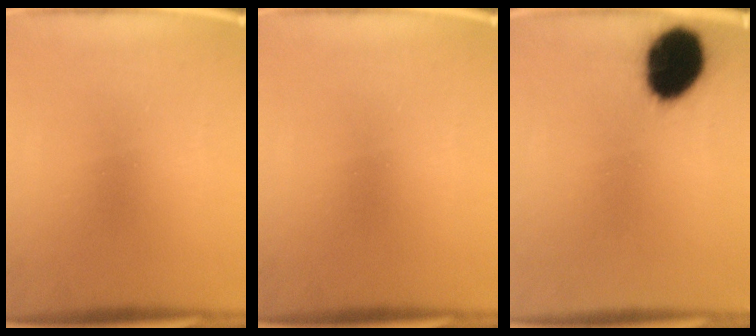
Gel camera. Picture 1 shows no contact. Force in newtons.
{"total": 0.0}
{"total": 15.2}